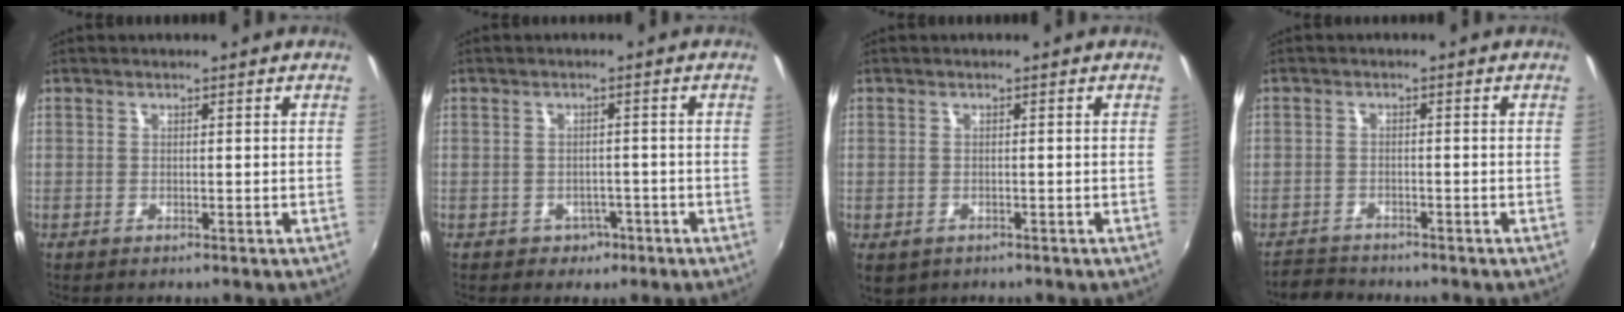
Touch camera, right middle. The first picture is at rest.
{"total": 3.1, "force": [-1.6, 2.6, 0.5], "torque": [-0.015, 0.007, -0.016]}
{"total": 3.3, "force": [-1.4, 2.5, 1.8], "torque": [-0.036, -0.011, -0.015]}
{"total": 3.2, "force": [-2.9, 1.3, -0.3], "torque": [-0.007, 0.009, -0.056]}